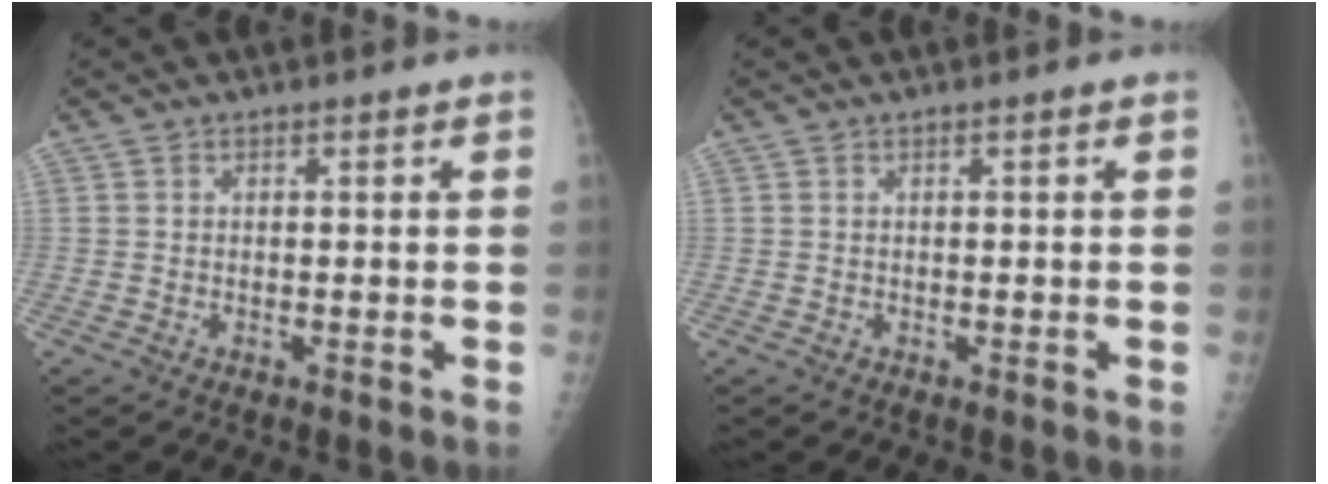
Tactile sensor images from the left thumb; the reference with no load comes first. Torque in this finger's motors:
{"motor_torque": [0.08, 0.10, 0.00, -0.04, 0.00]}